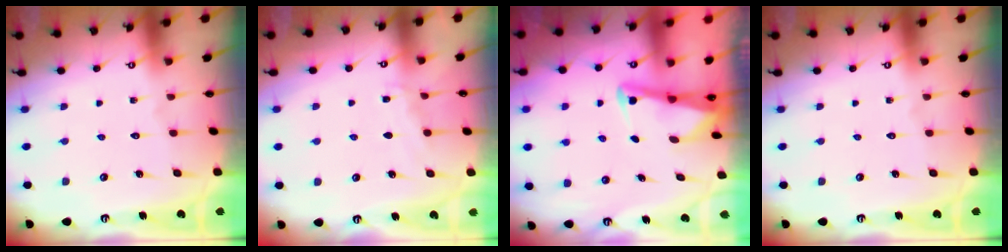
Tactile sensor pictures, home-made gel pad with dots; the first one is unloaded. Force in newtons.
{"total": 4.5, "press": 4.5, "slide": 0.5}
{"total": 2.9, "press": 2.8, "slide": 0.4}
{"total": 0.0}